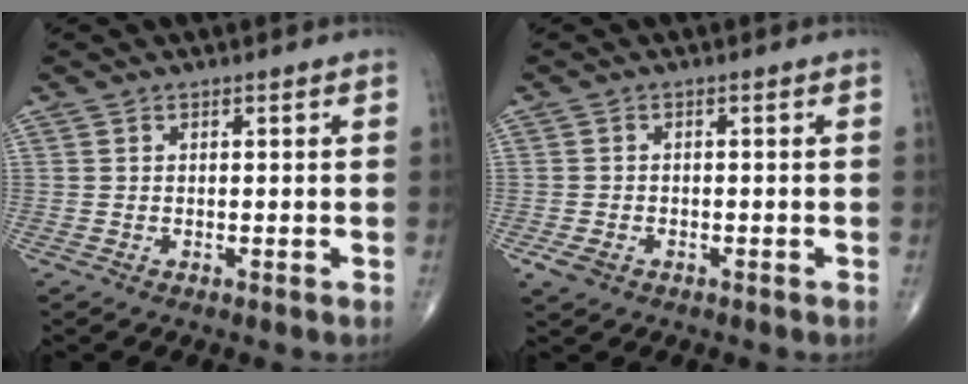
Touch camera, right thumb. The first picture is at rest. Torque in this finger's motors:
{"motor_torque": [0.91, 0.26, -0.05, -0.27, 0.07]}